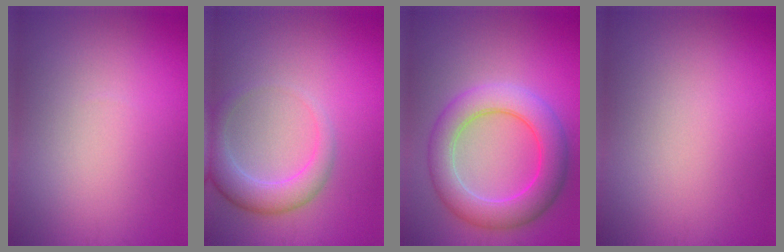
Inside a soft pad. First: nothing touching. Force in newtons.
{"total": 3.7, "press": 3.7, "slide": 0.4}
{"total": 6.6, "press": 6.6, "slide": 0.1}
{"total": 0.0}